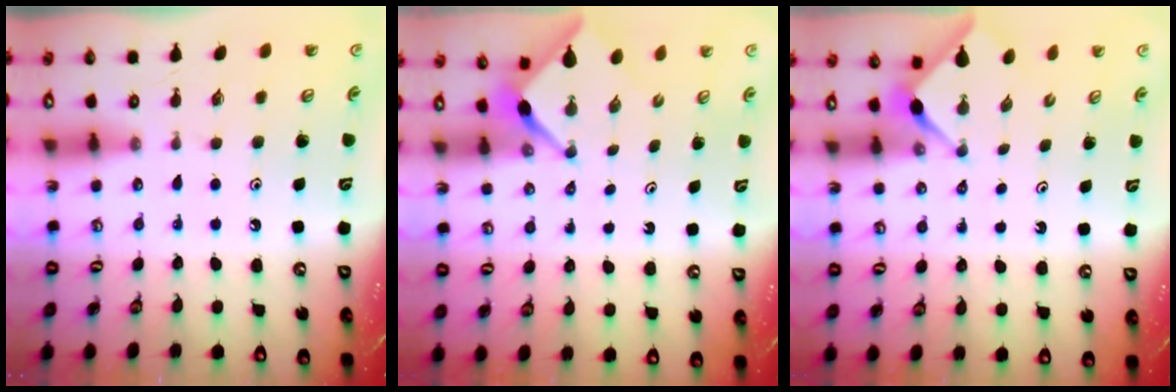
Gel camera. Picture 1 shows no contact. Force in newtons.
{"total": 2.6, "press": 2.6, "slide": 0.3}
{"total": 2.9, "press": 2.8, "slide": 0.4}